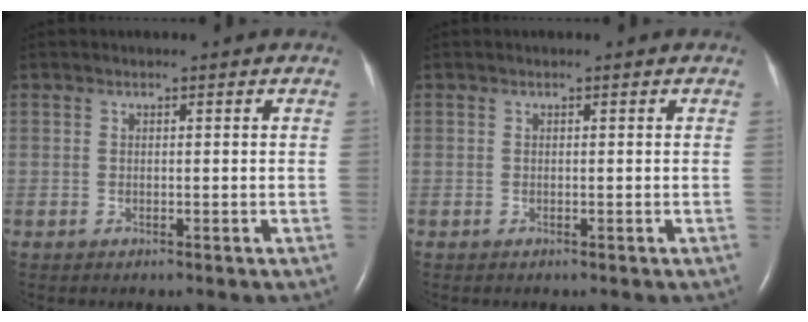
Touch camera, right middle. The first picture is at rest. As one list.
[{"total": 0.0}]